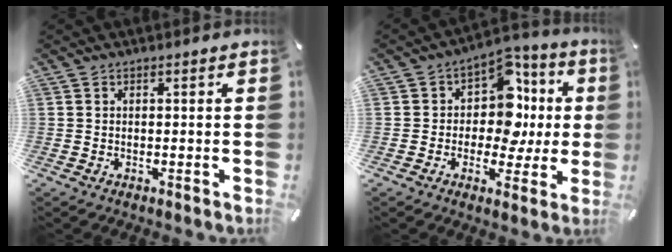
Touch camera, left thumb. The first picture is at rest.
{"total": 13.1, "force": [1.4, 9.8, 8.6], "torque": [-0.122, -0.010, 0.025]}